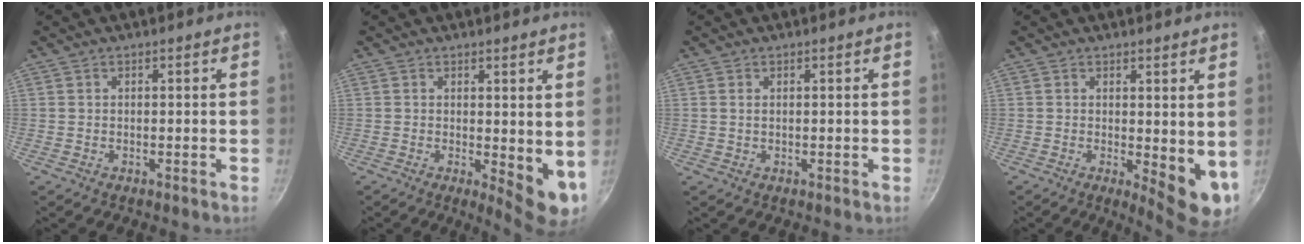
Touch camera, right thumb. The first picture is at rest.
{"total": 7.3, "force": [0.8, 2.9, 6.6], "torque": [-0.074, -0.011, 0.017]}
{"total": 0.8, "force": [0.2, 0.5, 0.6], "torque": [-0.011, 0.001, 0.004]}
{"total": 7.9, "force": [0.8, 3.2, 7.2], "torque": [-0.078, -0.013, 0.018]}